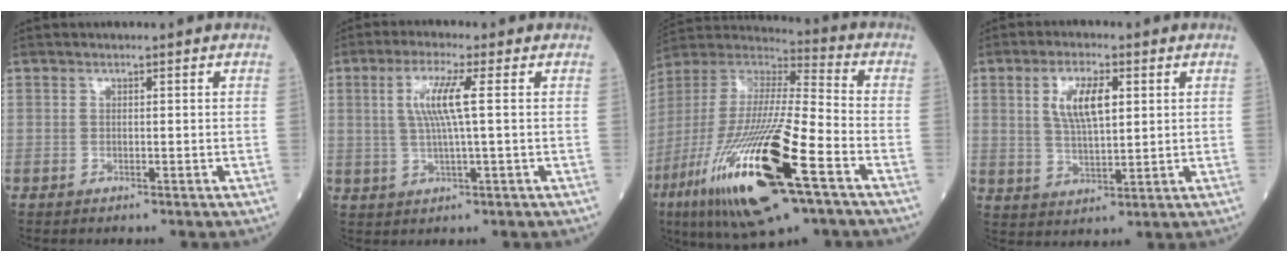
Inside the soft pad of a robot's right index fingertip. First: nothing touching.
{"total": 6.2, "force": [1.2, -0.2, 6.1], "torque": [-0.130, 0.005, 0.026]}
{"total": 26.9, "force": [-11.9, 4.3, 23.7], "torque": [-0.498, -0.064, -0.218]}
{"total": 7.5, "force": [2.3, 2.4, 6.7], "torque": [-0.131, 0.006, 0.048]}